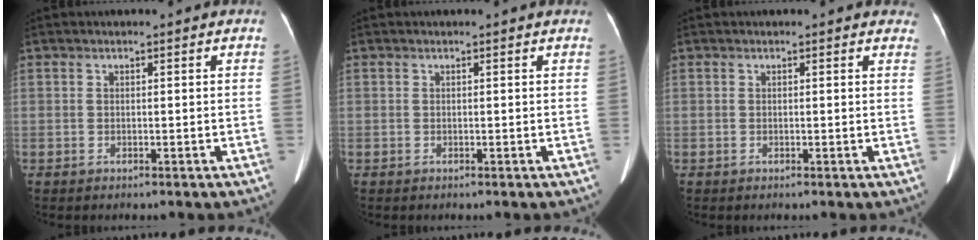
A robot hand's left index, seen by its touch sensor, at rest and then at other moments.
{"total": 0.7, "force": [0.7, 0.1, 0.2], "torque": [-0.006, 0.003, 0.004]}
{"total": 2.3, "force": [2.0, 0.9, 0.6], "torque": [0.006, -0.003, 0.000]}